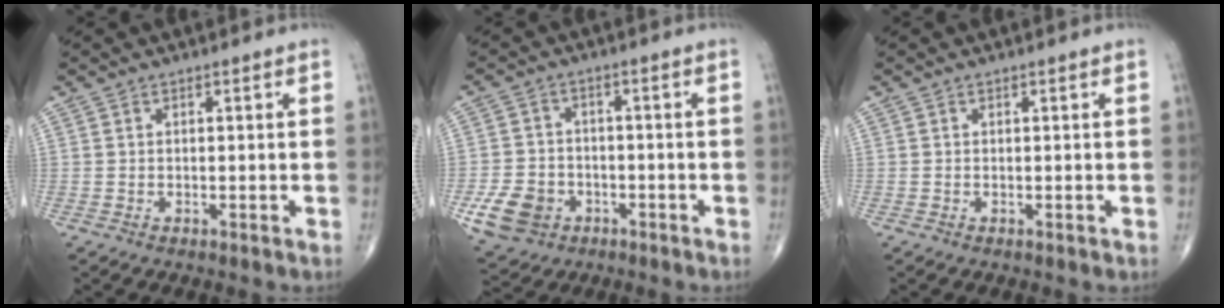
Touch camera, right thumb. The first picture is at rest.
{"total": 8.6, "force": [-3.4, 6.9, 3.8], "torque": [-0.058, 0.016, -0.055]}
{"total": 0.0}